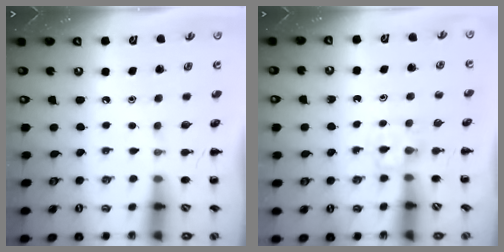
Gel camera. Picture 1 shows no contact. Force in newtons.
{"total": 2.8, "press": 2.6, "slide": 1.1}